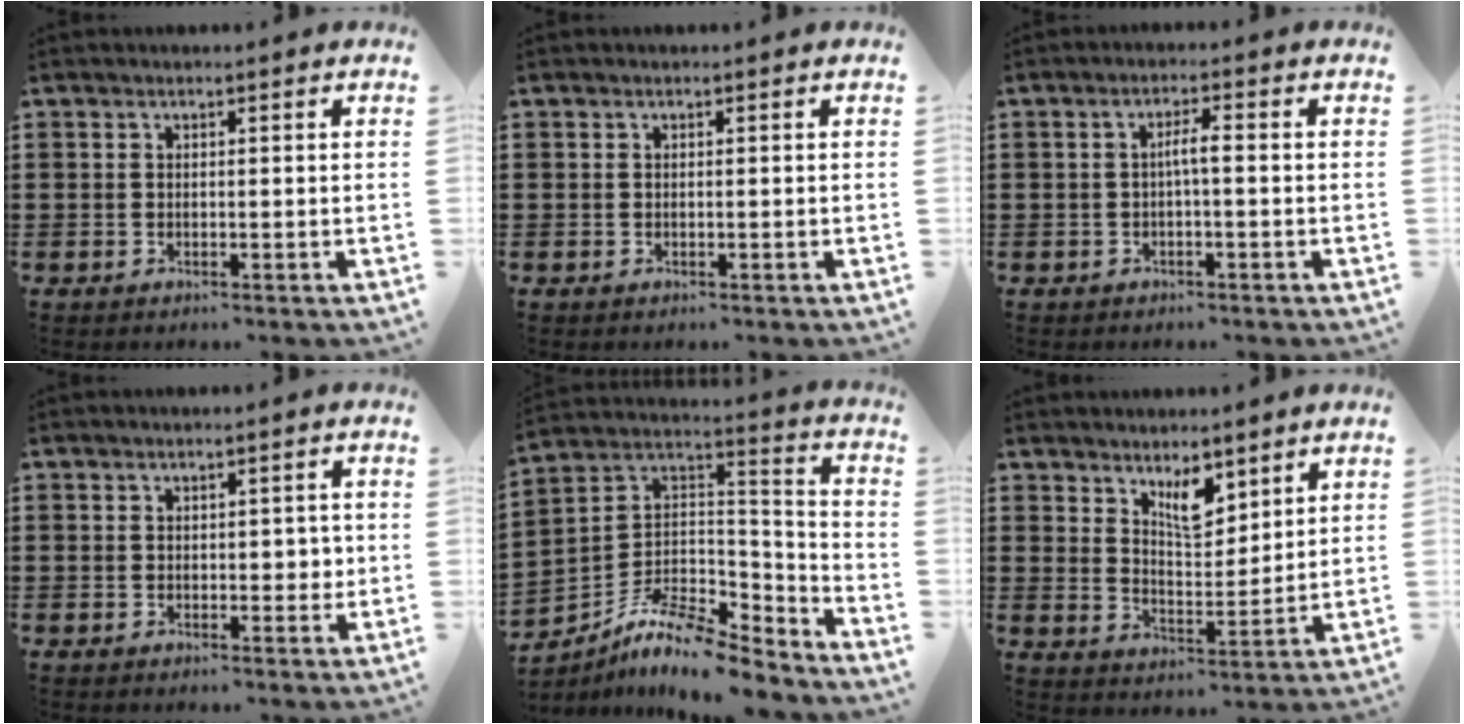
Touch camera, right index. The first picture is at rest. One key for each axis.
{"total": 0.0}
{"total": 2.5, "fx": -0.3, "fy": 0.3, "fz": 2.5, "tx": -0.048, "ty": 0.003, "tz": -0.009}
{"total": 2.4, "fx": 0.2, "fy": 1.4, "fz": 1.9, "tx": -0.020, "ty": 0.000, "tz": -0.001}
{"total": 10.1, "fx": -8.4, "fy": 2.7, "fz": 4.8, "tx": -0.100, "ty": 0.012, "tz": -0.170}
{"total": 6.0, "fx": 4.2, "fy": 2.6, "fz": 3.3, "tx": -0.053, "ty": -0.014, "tz": 0.072}